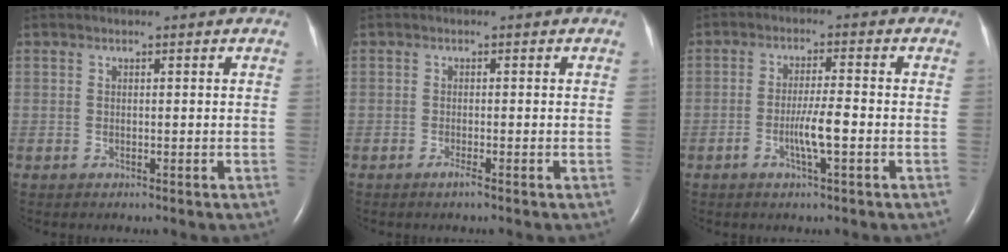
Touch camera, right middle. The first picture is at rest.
{"total": 1.0, "force": [-0.7, -0.1, 0.8], "torque": [-0.018, -0.002, -0.013]}
{"total": 4.6, "force": [-1.6, 0.0, 4.3], "torque": [-0.085, -0.005, -0.031]}